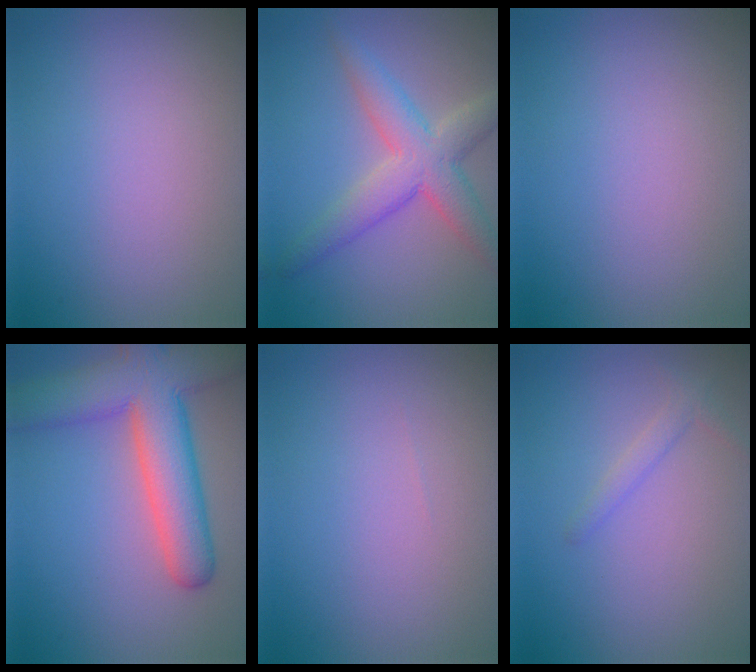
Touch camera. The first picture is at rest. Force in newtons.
{"total": 4.2, "press": 4.2, "slide": 0.4}
{"total": 0.0}
{"total": 9.5, "press": 9.5, "slide": 0.5}
{"total": 0.0}
{"total": 1.3, "press": 1.3, "slide": 0.1}